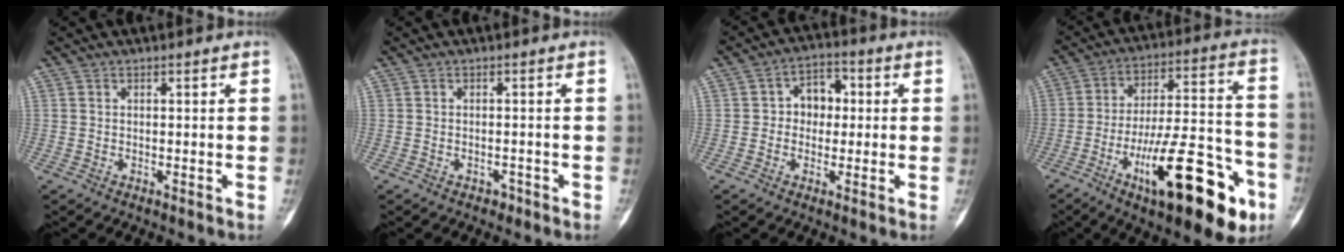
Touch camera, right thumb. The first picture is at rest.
{"total": 1.2, "force": [-0.9, 0.8, 0.4], "torque": [-0.006, 0.004, -0.013]}
{"total": 6.8, "force": [0.5, 5.3, 4.2], "torque": [-0.029, 0.017, -0.001]}
{"total": 25.8, "force": [-11.5, 8.5, 21.5], "torque": [-0.296, 0.058, -0.167]}